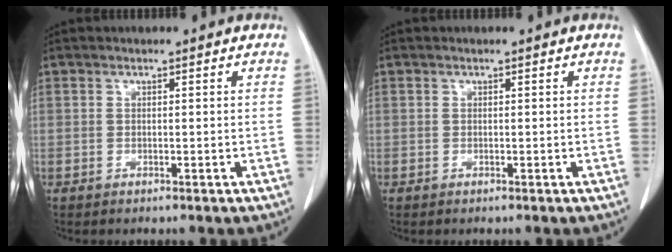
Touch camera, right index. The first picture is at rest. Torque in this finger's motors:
{"motor_torque": [0.00, 0.00, 0.00, 0.00]}